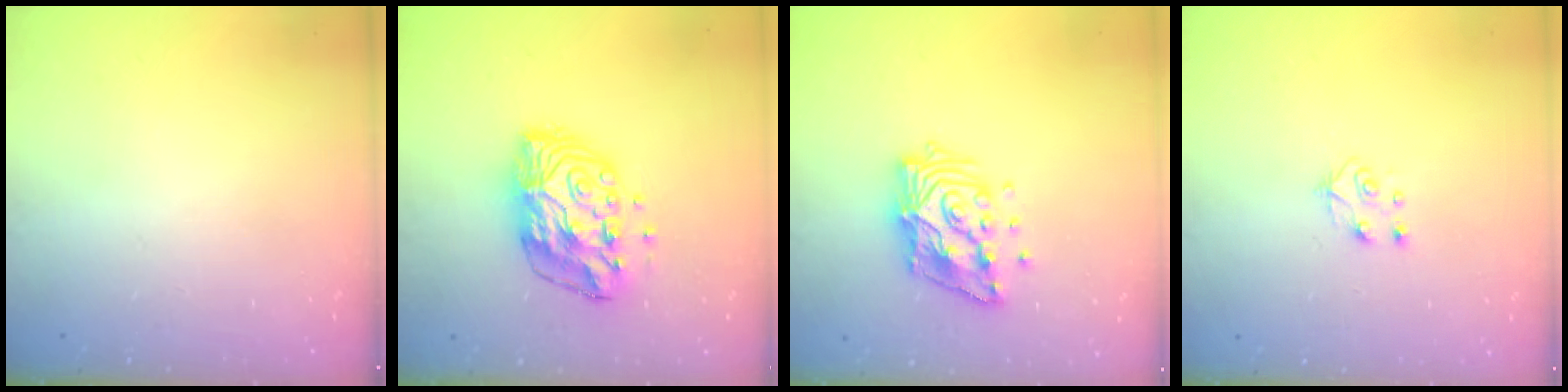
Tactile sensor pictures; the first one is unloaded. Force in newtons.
{"total": 13.2, "press": 13.2, "slide": 1.1}
{"total": 13.9, "press": 13.8, "slide": 1.5}
{"total": 5.6, "press": 5.6, "slide": 0.5}